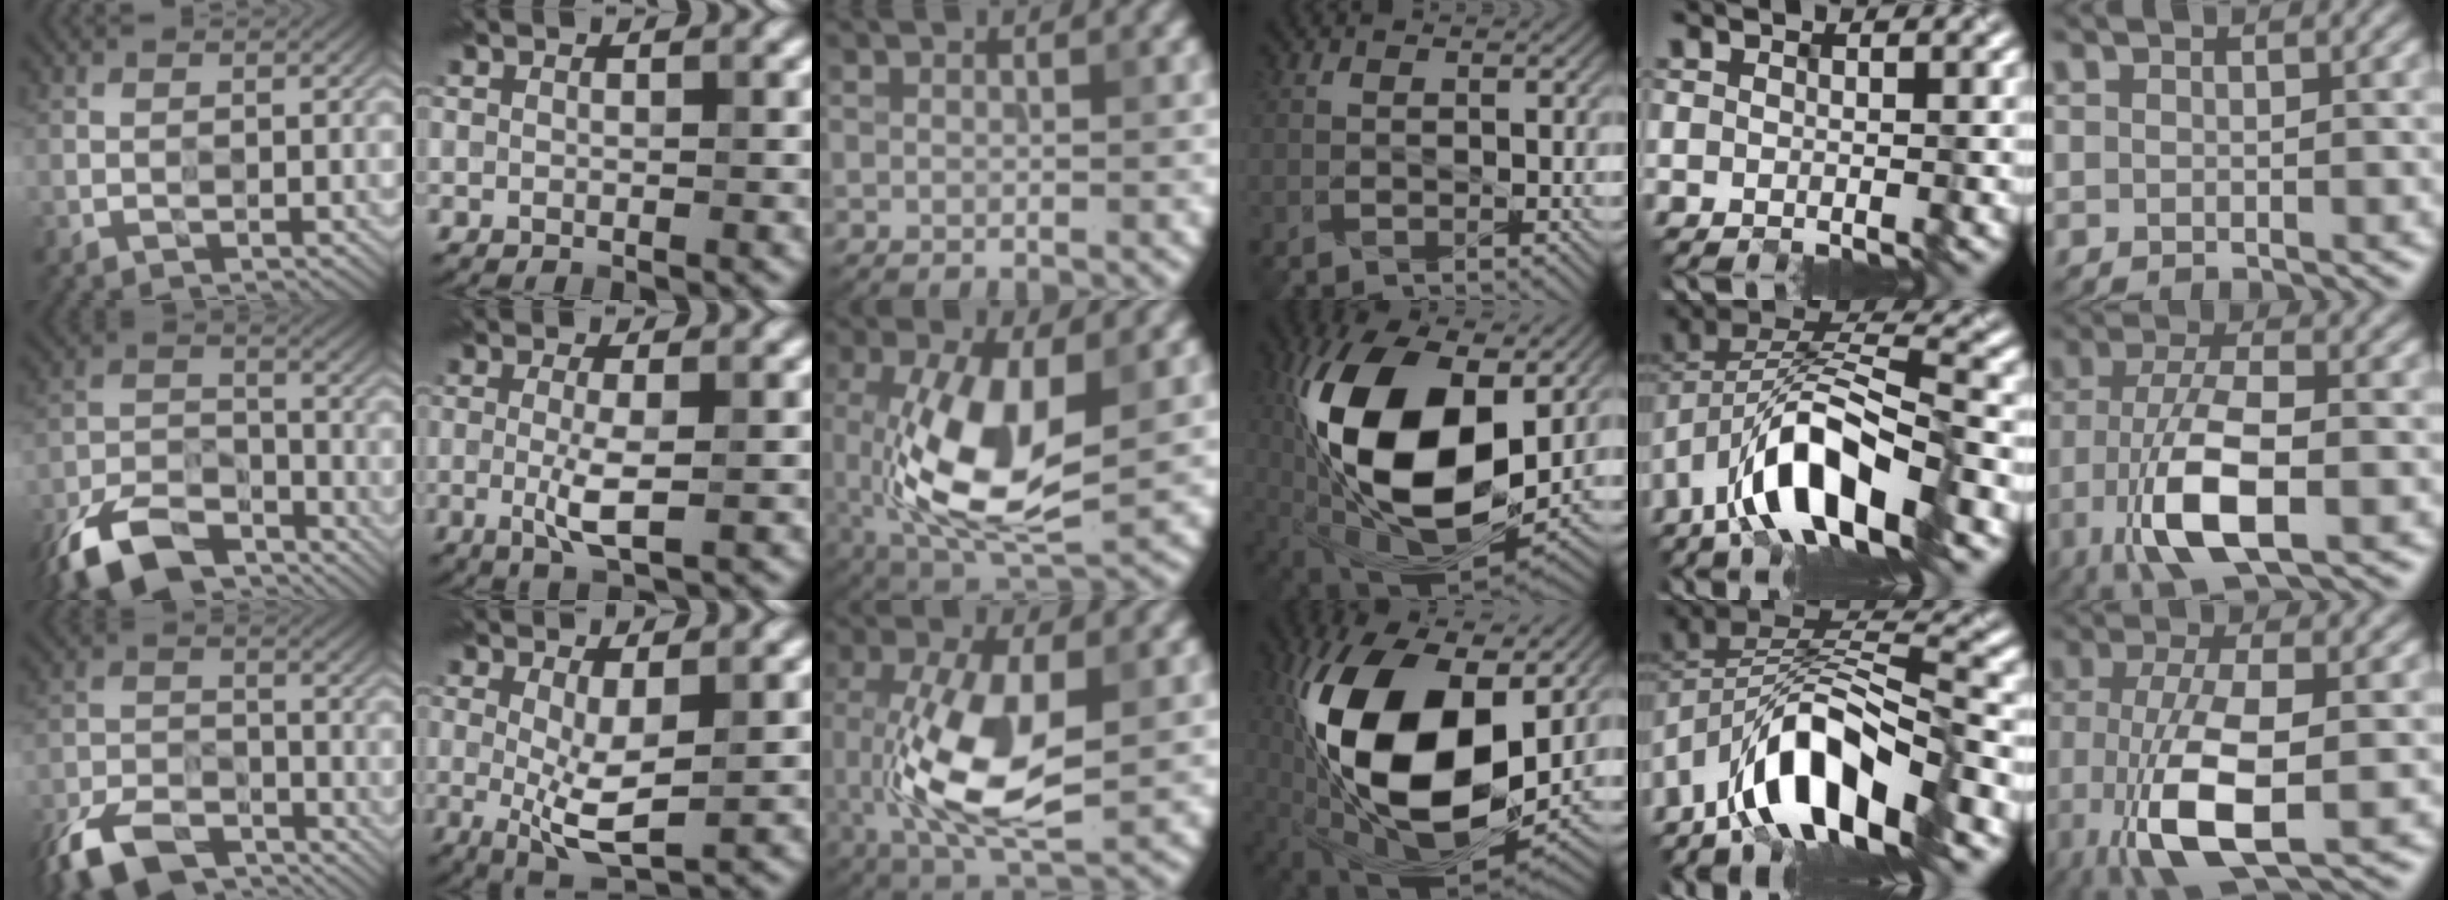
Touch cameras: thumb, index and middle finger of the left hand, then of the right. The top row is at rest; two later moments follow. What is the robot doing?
{"motion": "insert", "object": "pen cap and body"}